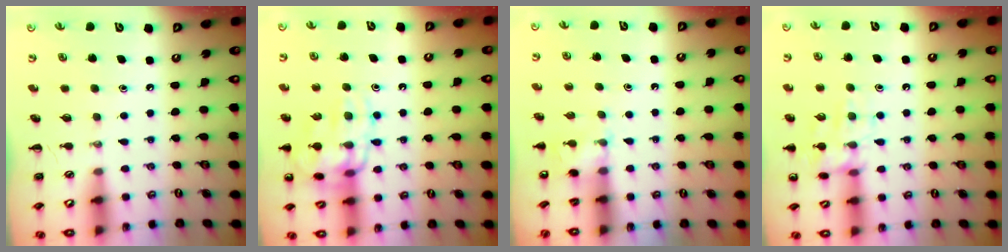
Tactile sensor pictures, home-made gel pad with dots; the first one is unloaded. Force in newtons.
{"total": 15.5, "press": 15.4, "slide": 1.7}
{"total": 4.7, "press": 4.5, "slide": 1.4}
{"total": 12.6, "press": 12.5, "slide": 1.0}